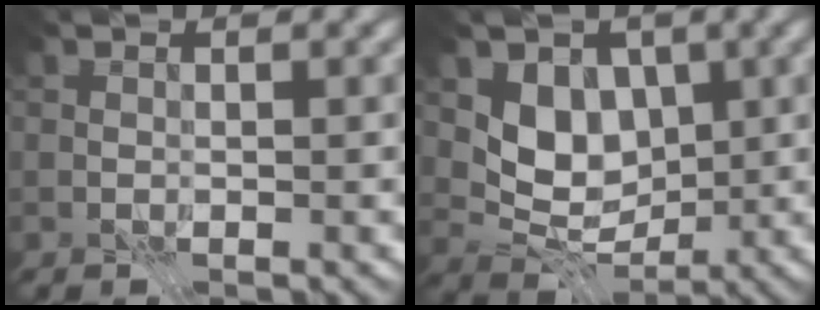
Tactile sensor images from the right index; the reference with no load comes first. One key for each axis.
{"total": 5.1, "fx": 0.9, "fy": 3.9, "fz": 3.2, "tx": -0.053, "ty": -0.013, "tz": 0.012}